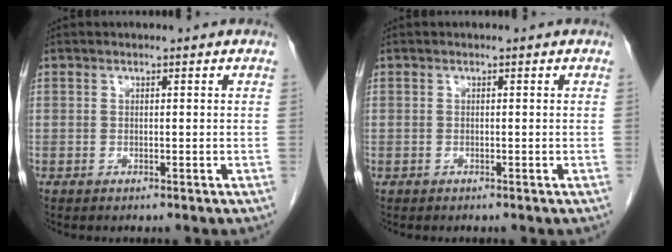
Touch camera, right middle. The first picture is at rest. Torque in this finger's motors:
{"motor_torque": [1.15, -0.99, 0.73, 0.20]}